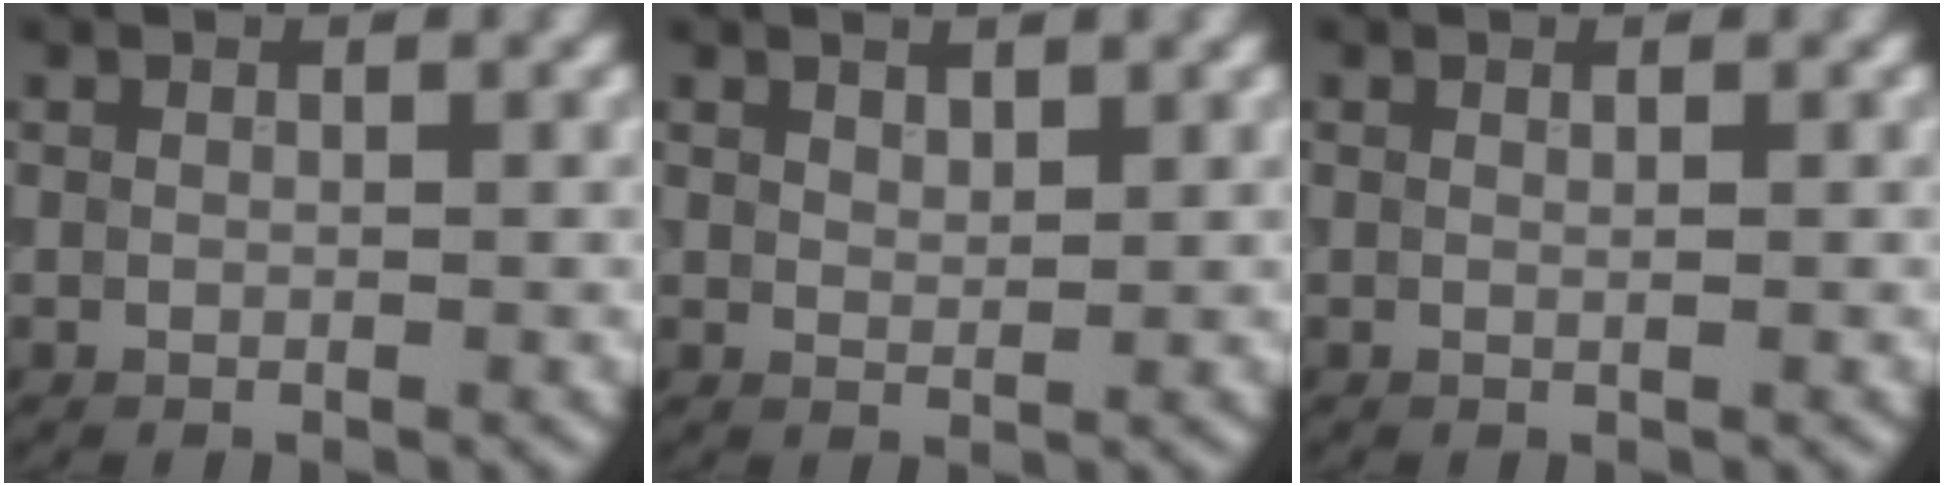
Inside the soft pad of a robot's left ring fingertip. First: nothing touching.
{"total": 1.2, "force": [1.0, 0.5, 0.5], "torque": [-0.011, 0.001, 0.019]}
{"total": 1.0, "force": [0.2, 0.4, 0.8], "torque": [-0.004, -0.001, -0.003]}